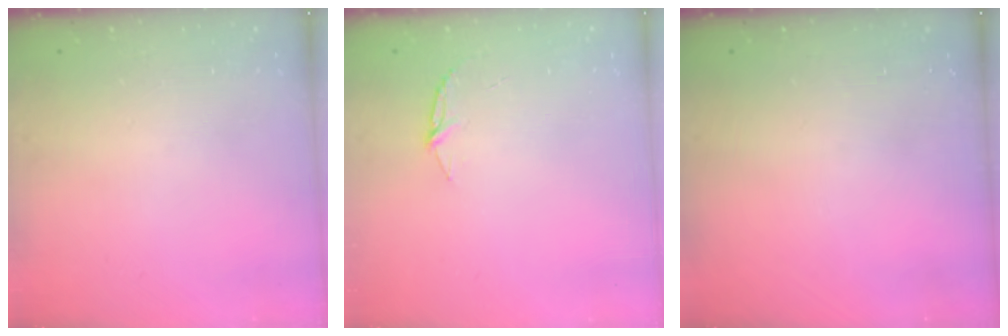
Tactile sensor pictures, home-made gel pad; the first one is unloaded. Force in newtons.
{"total": 4.8, "press": 4.8, "slide": 0.5}
{"total": 0.0}